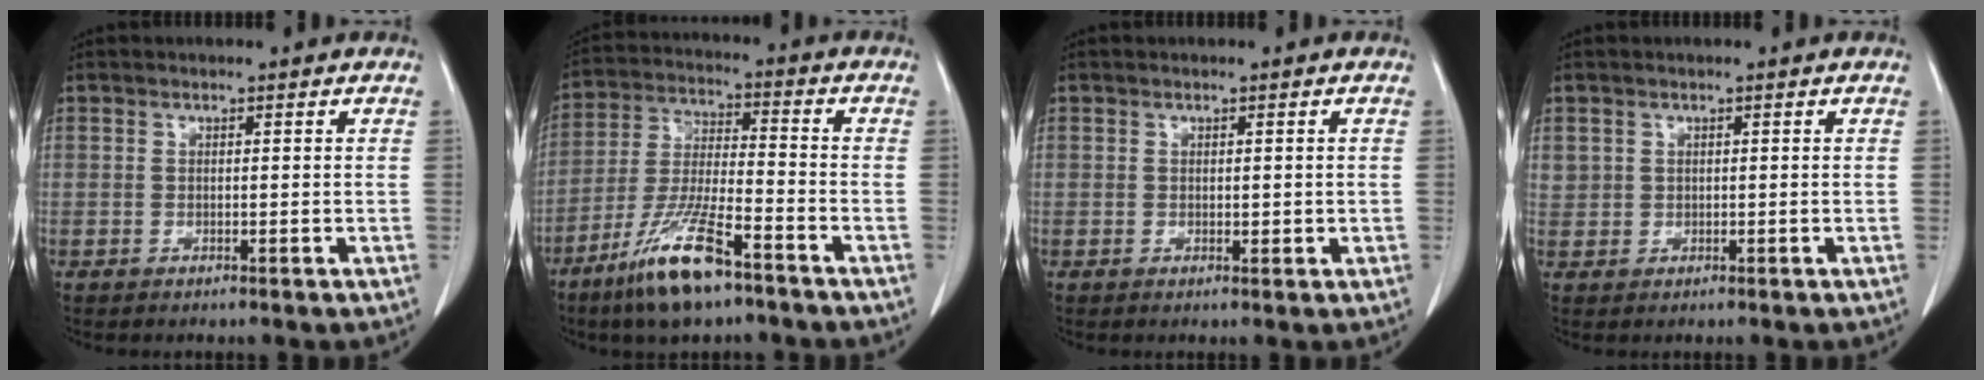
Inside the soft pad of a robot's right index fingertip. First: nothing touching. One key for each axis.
{"total": 12.4, "fx": -8.1, "fy": 2.0, "fz": 9.2, "tx": -0.193, "ty": -0.026, "tz": -0.151}
{"total": 1.0, "fx": 0.2, "fy": 0.7, "fz": 0.8, "tx": -0.007, "ty": -0.001, "tz": 0.007}
{"total": 1.7, "fx": 0.8, "fy": 1.5, "fz": 0.2, "tx": 0.008, "ty": 0.011, "tz": 0.017}